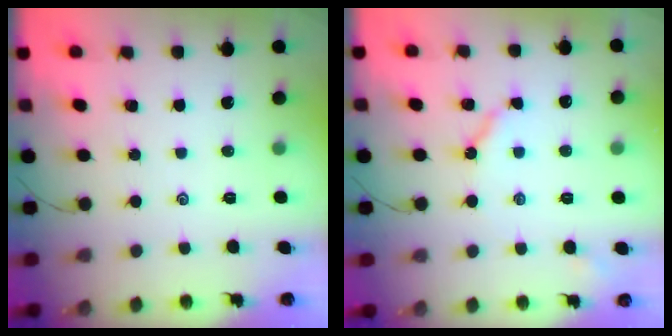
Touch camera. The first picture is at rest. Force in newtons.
{"total": 5.5, "press": 5.5, "slide": 0.2}